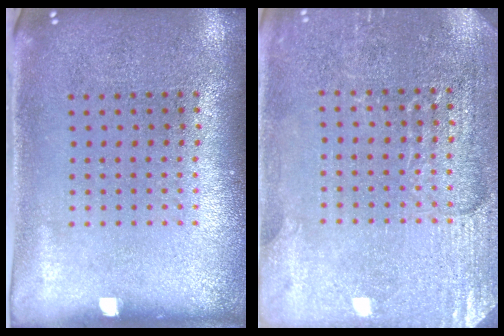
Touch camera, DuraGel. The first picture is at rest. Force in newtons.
{"total": 2.9, "press": 2.8, "slide": 0.2}